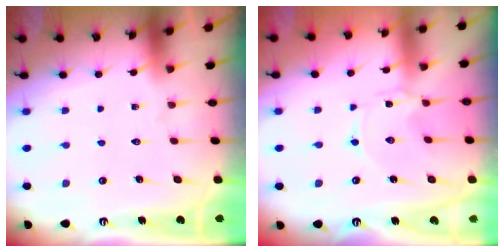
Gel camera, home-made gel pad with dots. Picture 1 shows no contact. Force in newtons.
{"total": 0.0}